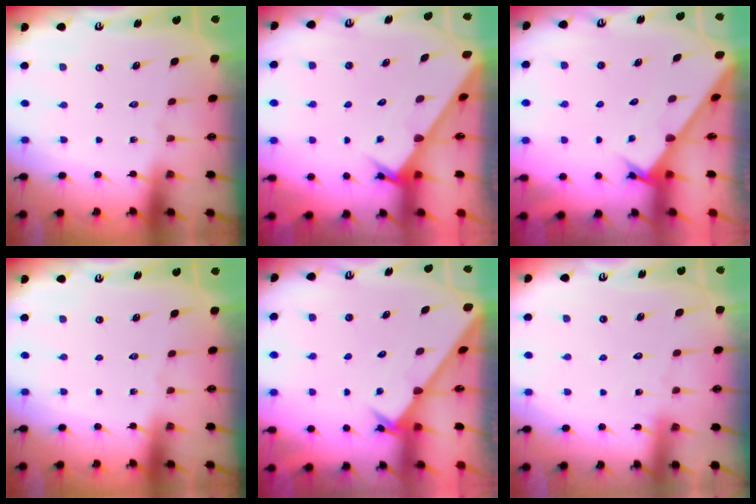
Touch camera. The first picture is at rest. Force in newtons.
{"total": 2.8, "press": 2.8, "slide": 0.1}
{"total": 2.7, "press": 2.7, "slide": 0.3}
{"total": 0.0}
{"total": 2.6, "press": 2.6, "slide": 0.2}
{"total": 6.7, "press": 6.7, "slide": 0.3}